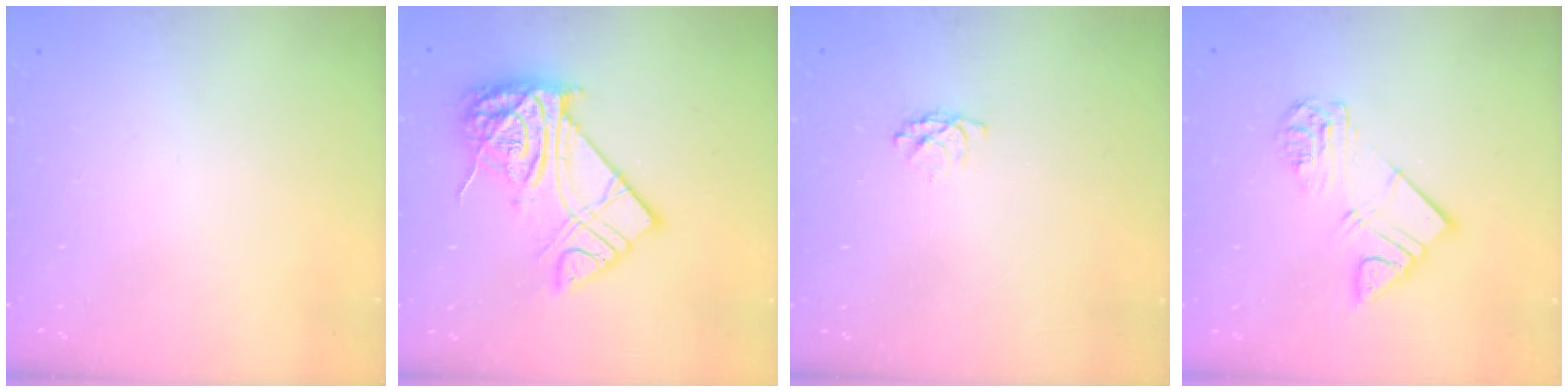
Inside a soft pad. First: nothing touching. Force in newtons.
{"total": 19.1, "press": 19.0, "slide": 1.8}
{"total": 4.0, "press": 3.9, "slide": 0.5}
{"total": 10.6, "press": 10.5, "slide": 1.2}